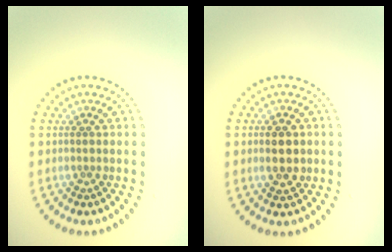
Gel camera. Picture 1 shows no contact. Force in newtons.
{"total": 2.7, "press": 2.7, "slide": 0.3}